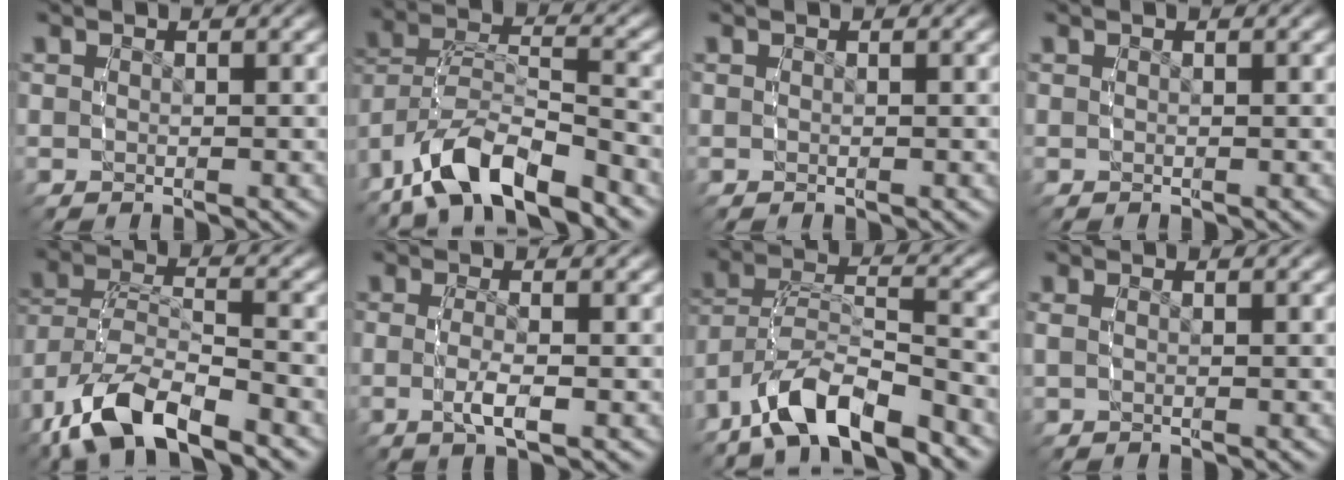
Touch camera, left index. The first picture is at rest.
{"total": 5.6, "force": [-3.4, 2.8, 3.5], "torque": [-0.093, -0.018, -0.051]}
{"total": 0.0}
{"total": 0.0}
{"total": 5.7, "force": [-3.1, 2.7, 4.0], "torque": [-0.098, -0.027, -0.040]}
{"total": 2.7, "force": [-0.8, 0.5, 2.5], "torque": [-0.054, -0.012, -0.012]}
{"total": 5.0, "force": [-3.0, 2.4, 3.3], "torque": [-0.084, -0.016, -0.045]}
{"total": 0.8, "force": [-0.1, 0.3, 0.7], "torque": [-0.013, -0.001, -0.002]}